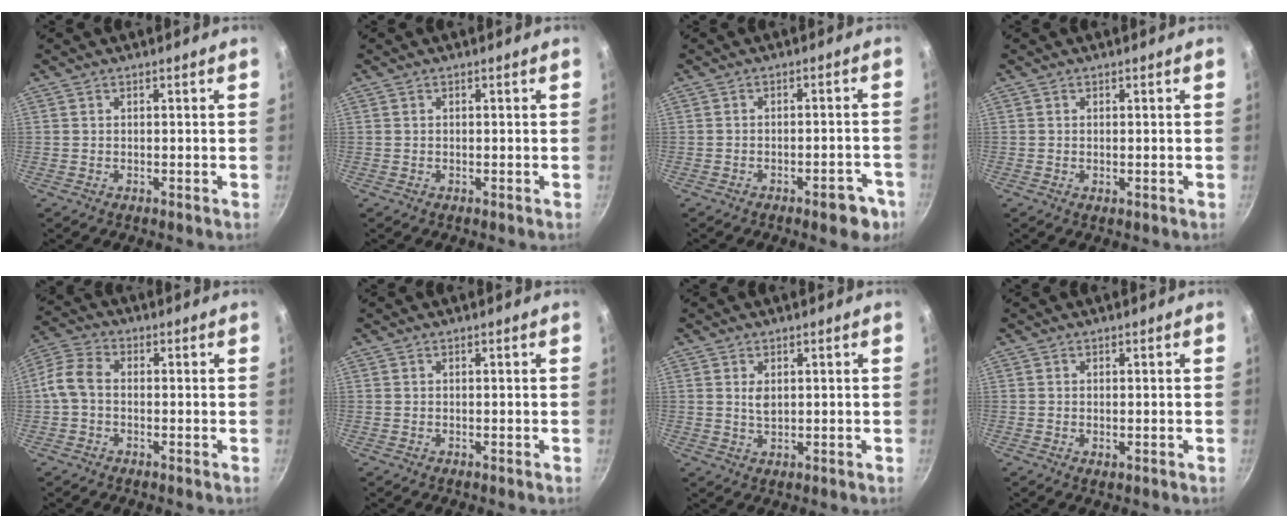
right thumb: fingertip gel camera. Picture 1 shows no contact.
{"total": 0.0}
{"total": 5.8, "force": [-3.6, 2.1, 4.0], "torque": [-0.036, 0.029, -0.042]}
{"total": 0.8, "force": [-0.1, 0.3, 0.7], "torque": [-0.014, -0.004, -0.001]}
{"total": 7.5, "force": [-0.5, 5.0, 5.5], "torque": [-0.112, 0.023, -0.022]}
{"total": 0.0}
{"total": 2.3, "force": [0.7, 1.3, 1.7], "torque": [-0.028, -0.009, 0.016]}
{"total": 1.1, "force": [-0.2, 0.5, 0.9], "torque": [-0.019, -0.005, -0.002]}